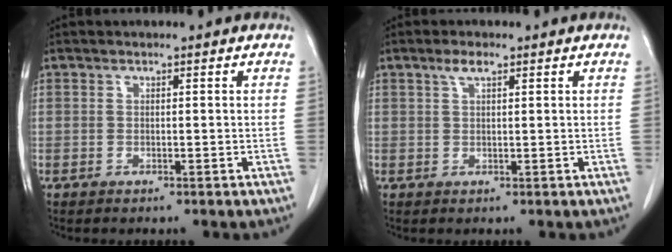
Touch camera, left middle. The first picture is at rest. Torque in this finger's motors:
{"motor_torque": [0.35, -0.31, -0.06, 0.01]}